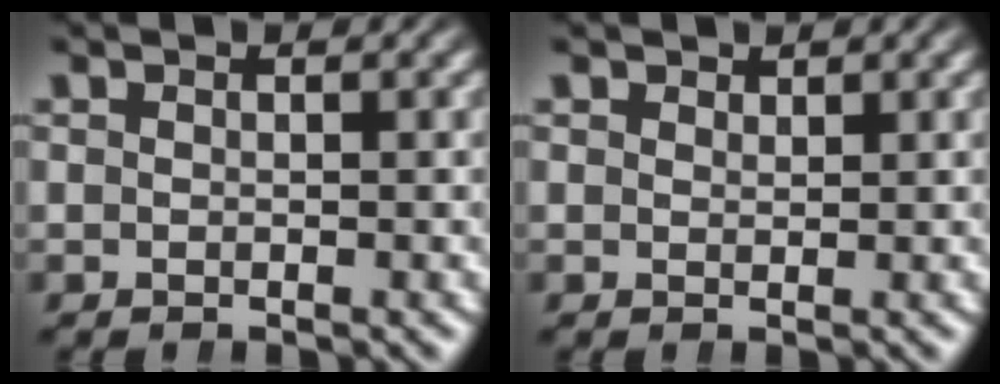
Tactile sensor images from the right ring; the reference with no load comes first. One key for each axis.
{"total": 0.7, "fx": 0.7, "fy": 0.2, "fz": -0.1, "tx": 0.012, "ty": -0.005, "tz": 0.021}